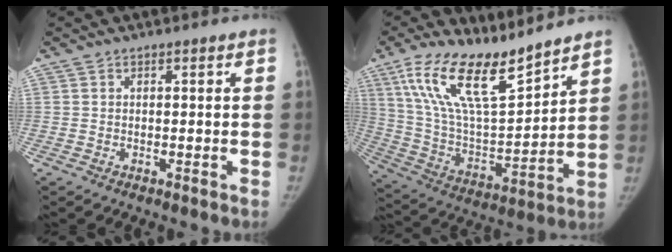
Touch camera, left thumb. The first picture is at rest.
{"total": 18.8, "force": [13.5, 5.5, 11.8], "torque": [-0.189, -0.065, 0.260]}